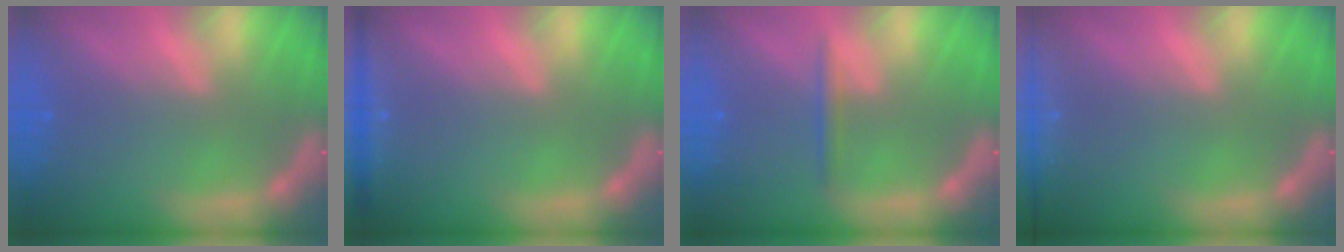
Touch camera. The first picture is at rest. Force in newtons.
{"total": 2.9}
{"total": 1.4}
{"total": 7.4}